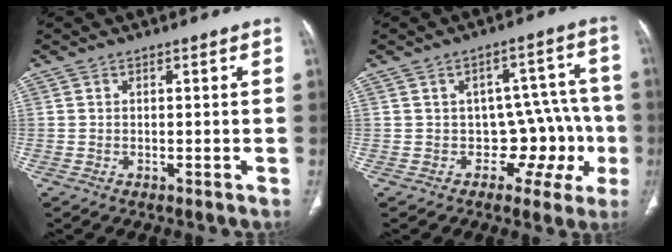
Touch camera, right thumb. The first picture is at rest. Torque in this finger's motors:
{"motor_torque": [-0.40, 0.58, 0.16, 0.49, 0.03]}